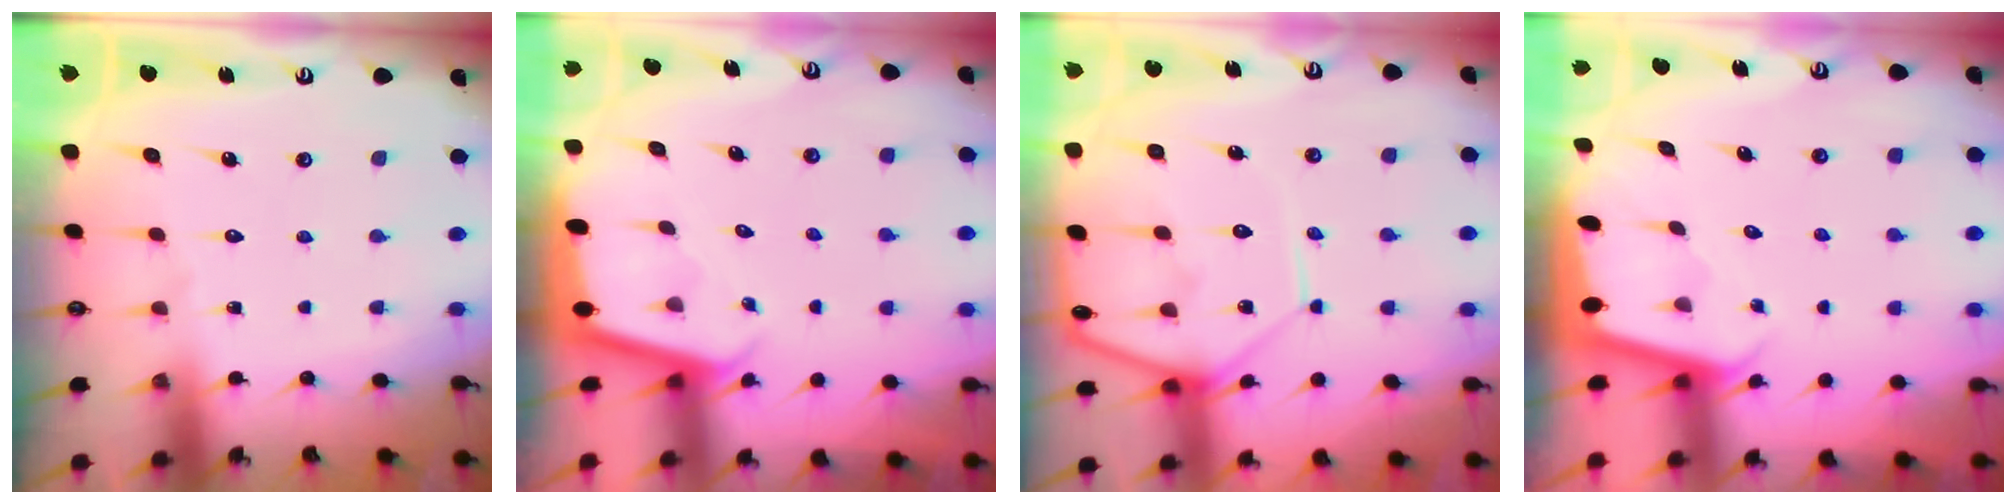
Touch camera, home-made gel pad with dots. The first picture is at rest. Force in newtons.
{"total": 1.8, "press": 1.8, "slide": 0.2}
{"total": 10.6, "press": 10.6, "slide": 1.0}
{"total": 1.9, "press": 1.9, "slide": 0.1}